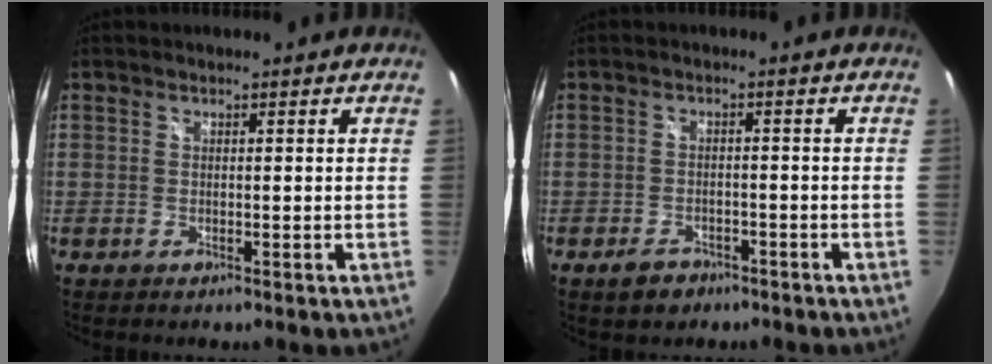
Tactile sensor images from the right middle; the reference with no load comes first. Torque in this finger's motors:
{"motor_torque": [0.30, -0.27, 0.01, 0.01]}